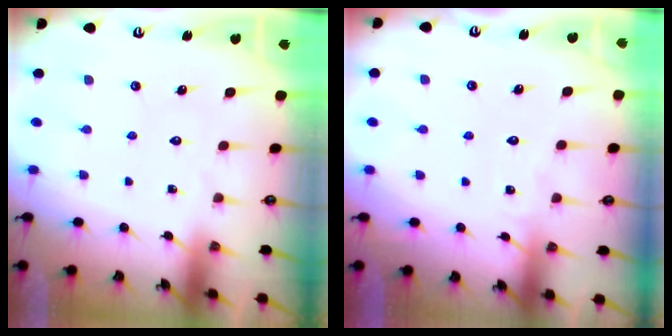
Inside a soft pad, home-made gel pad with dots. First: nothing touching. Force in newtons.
{"total": 1.6, "press": 1.5, "slide": 0.2}